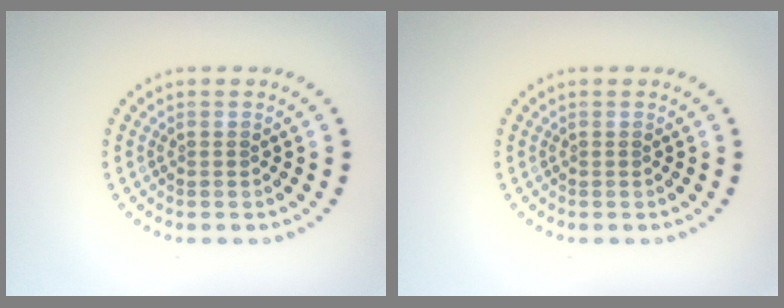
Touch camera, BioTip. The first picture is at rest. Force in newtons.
{"total": 0.0}